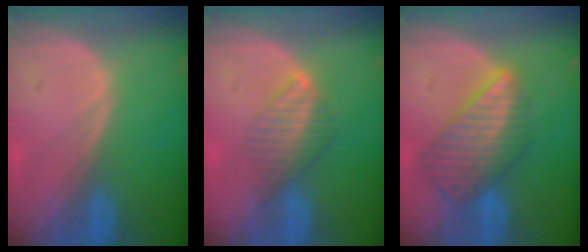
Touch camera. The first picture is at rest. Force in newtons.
{"total": 4.1, "press": 4.1, "slide": 0.8}
{"total": 8.4, "press": 7.5, "slide": 3.9}